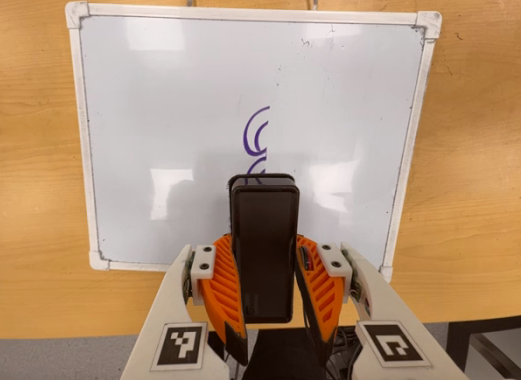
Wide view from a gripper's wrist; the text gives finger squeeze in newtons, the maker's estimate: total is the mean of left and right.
{"total": 10.1, "left": 8.3, "right": 11.8}